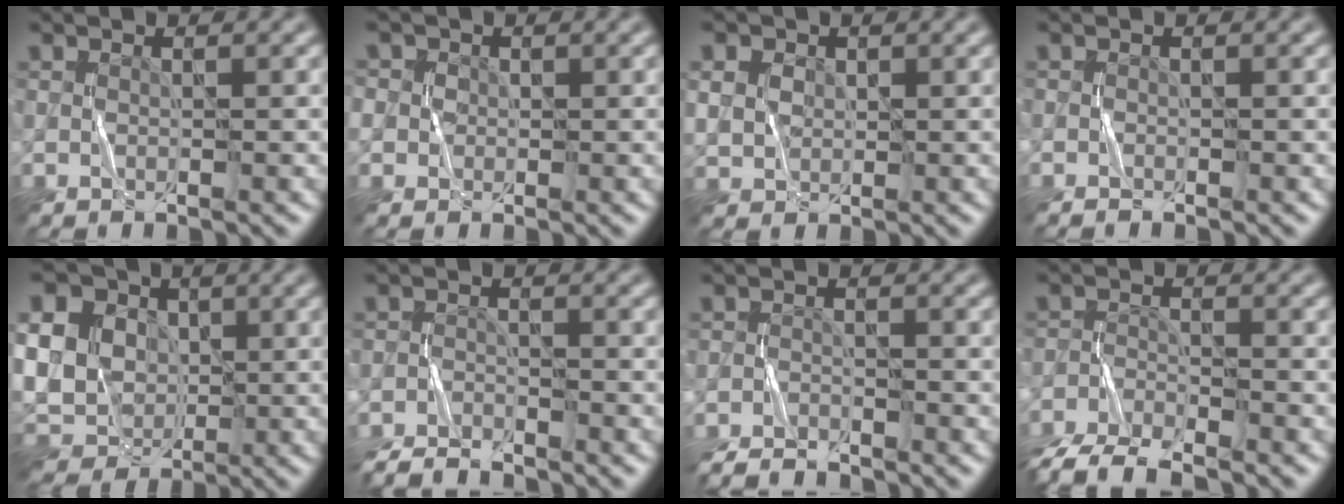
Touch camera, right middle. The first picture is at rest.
{"total": 4.1, "force": [1.4, 3.6, 1.4], "torque": [-0.022, 0.025, 0.003]}
{"total": 4.4, "force": [1.7, 3.5, 2.1], "torque": [-0.051, 0.013, 0.022]}
{"total": 0.6, "force": [-0.5, 0.1, 0.2], "torque": [-0.003, -0.001, -0.010]}
{"total": 16.3, "force": [3.5, 13.6, 8.4], "torque": [-0.201, 0.019, 0.044]}
{"total": 3.5, "force": [-3.3, 0.6, 0.8], "torque": [-0.018, -0.004, -0.069]}
{"total": 3.1, "force": [-2.9, 0.6, 0.8], "torque": [-0.016, -0.003, -0.061]}
{"total": 5.8, "force": [-5.2, 1.3, 2.3], "torque": [-0.042, -0.020, -0.102]}